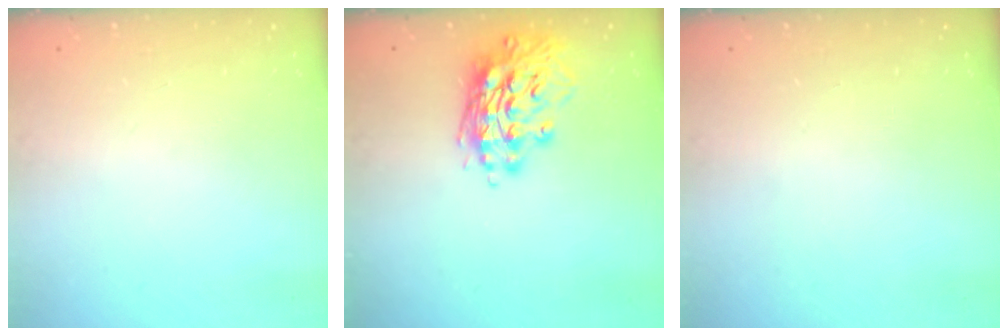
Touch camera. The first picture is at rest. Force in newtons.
{"total": 15.7, "press": 15.5, "slide": 2.5}
{"total": 0.0}